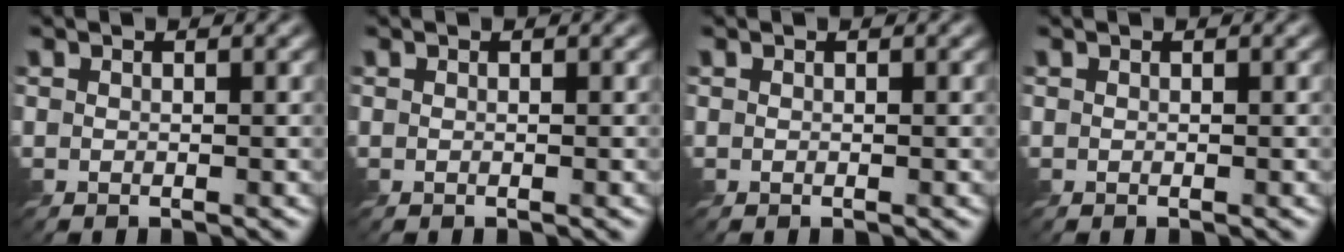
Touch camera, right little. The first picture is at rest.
{"total": 0.0}
{"total": 0.0}
{"total": 0.0}